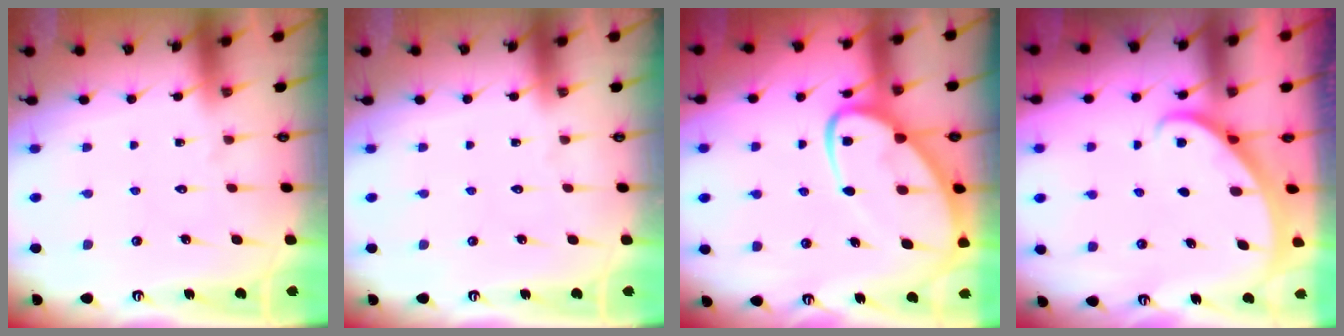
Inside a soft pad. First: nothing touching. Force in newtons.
{"total": 0.0}
{"total": 13.2, "press": 13.1, "slide": 1.2}
{"total": 1.8, "press": 1.8, "slide": 0.1}